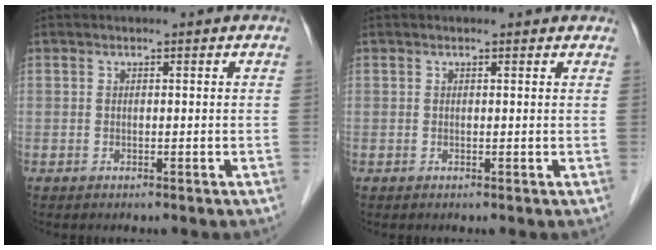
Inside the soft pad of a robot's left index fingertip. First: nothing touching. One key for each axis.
{"total": 1.9, "fx": 1.7, "fy": 0.6, "fz": 0.7, "tx": -0.013, "ty": 0.012, "tz": 0.012}